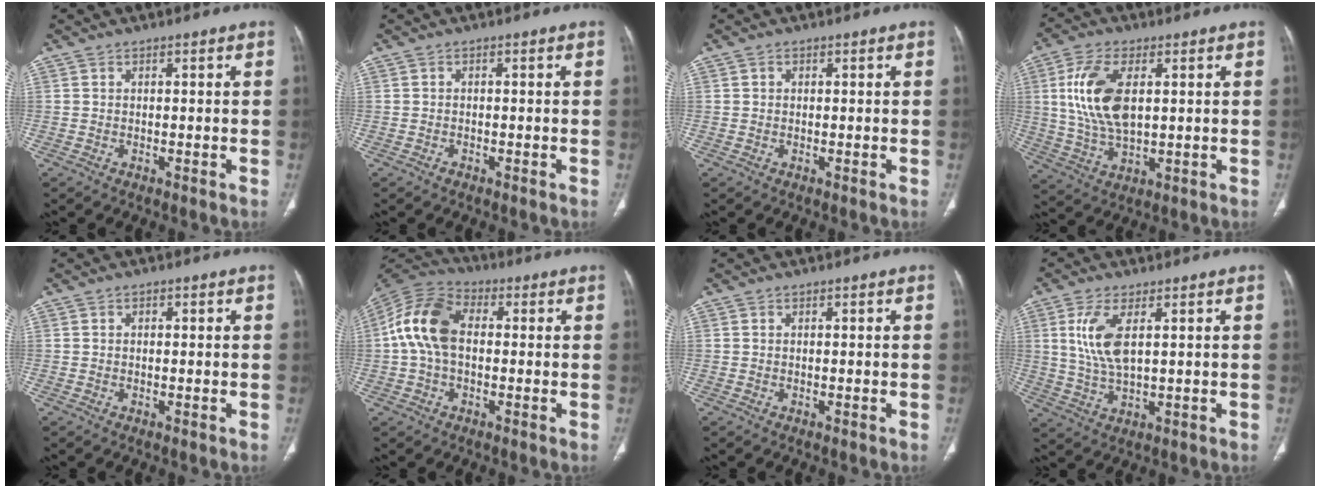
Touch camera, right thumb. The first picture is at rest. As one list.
[{"total": 0.7, "force": [-0.5, 0.4, 0.2], "torque": [-0.003, 0.001, -0.010]}, {"total": 0.6, "force": [0.1, 0.5, 0.2], "torque": [0.001, 0.002, 0.002]}, {"total": 12.9, "force": [2.6, 6.6, 10.8], "torque": [-0.217, -0.005, 0.054]}, {"total": 0.6, "force": [0.2, 0.4, 0.3], "torque": [0.003, 0.002, 0.000]}, {"total": 12.1, "force": [0.4, 7.9, 9.2], "torque": [-0.176, 0.031, -0.004]}, {"total": 0.0}, {"total": 8.1, "force": [2.2, 3.2, 7.0], "torque": [-0.153, -0.009, 0.049]}]